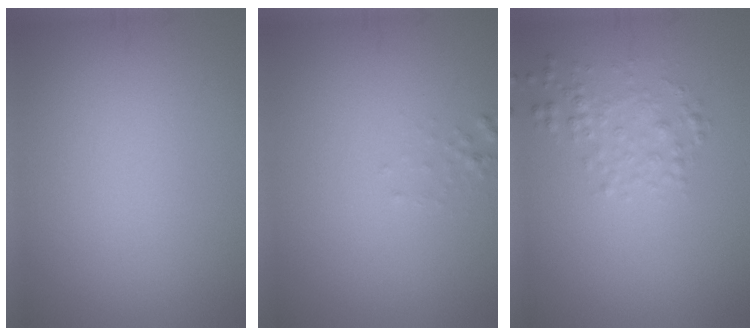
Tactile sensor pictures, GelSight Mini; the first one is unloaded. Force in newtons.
{"total": 0.6, "press": 0.6, "slide": 0.1}
{"total": 1.9, "press": 1.9, "slide": 0.0}